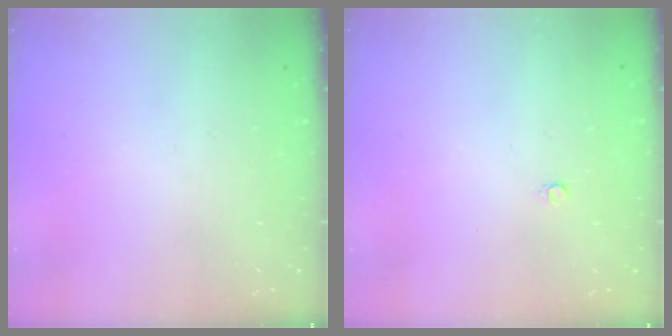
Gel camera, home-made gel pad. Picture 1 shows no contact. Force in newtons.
{"total": 2.4, "press": 2.4, "slide": 0.2}